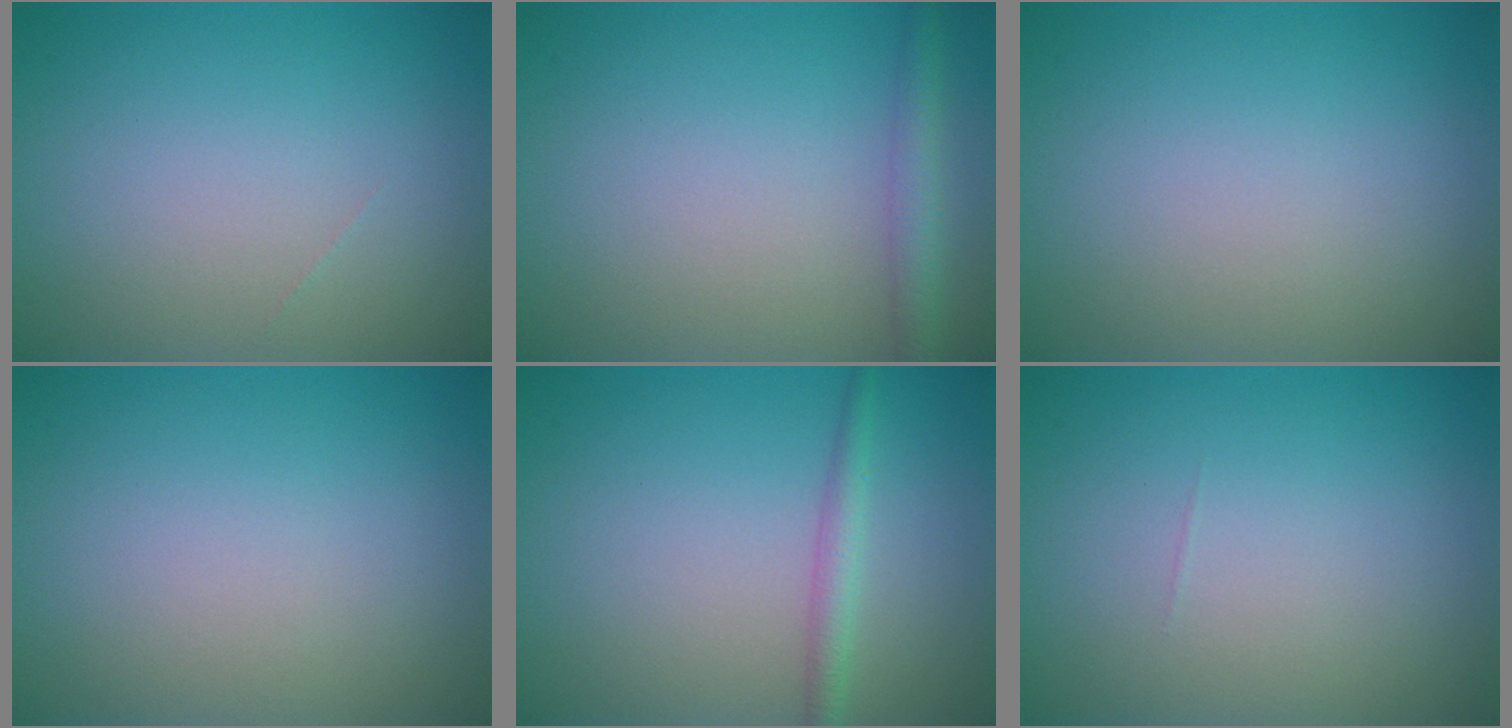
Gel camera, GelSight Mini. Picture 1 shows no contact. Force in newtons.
{"total": 2.4, "press": 2.4, "slide": 0.1}
{"total": 0.0}
{"total": 0.0}
{"total": 1.9, "press": 1.8, "slide": 0.1}
{"total": 0.0}